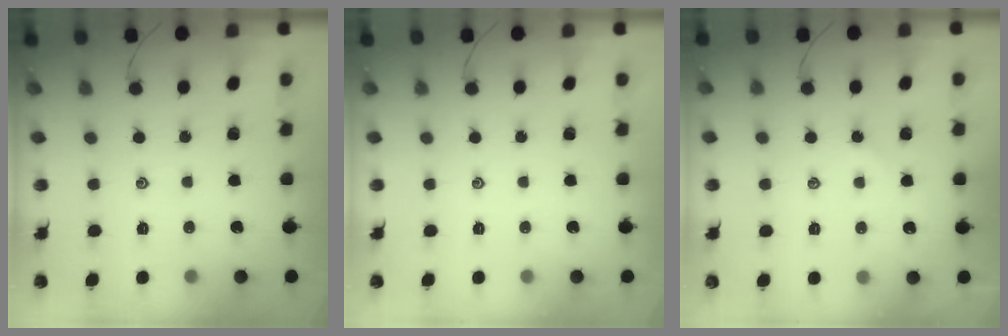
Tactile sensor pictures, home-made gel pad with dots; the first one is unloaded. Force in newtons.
{"total": 0.0}
{"total": 1.3, "press": 1.3, "slide": 0.3}